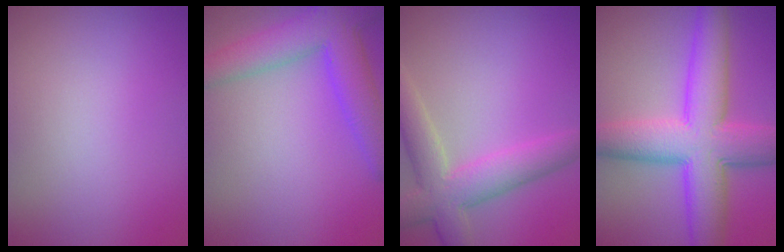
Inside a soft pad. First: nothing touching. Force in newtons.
{"total": 6.9, "press": 6.9, "slide": 0.4}
{"total": 5.6, "press": 5.6, "slide": 0.6}
{"total": 9.8, "press": 9.8, "slide": 0.1}